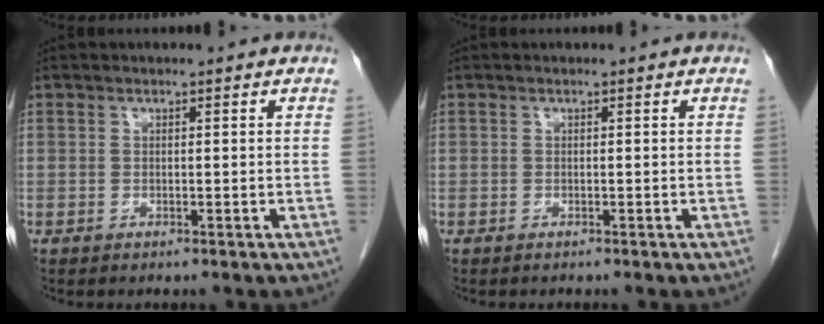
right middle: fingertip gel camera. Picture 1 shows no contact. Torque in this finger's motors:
{"motor_torque": [-0.34, -0.02, 0.02, 0.01]}